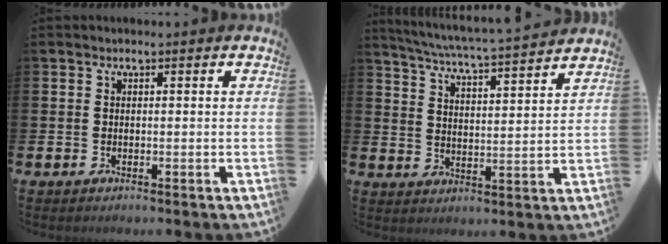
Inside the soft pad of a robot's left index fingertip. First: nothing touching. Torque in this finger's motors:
{"motor_torque": [0.18, -0.45, 0.19, 0.07]}